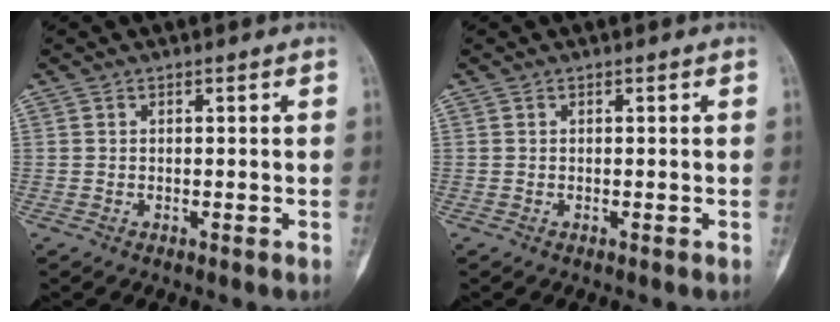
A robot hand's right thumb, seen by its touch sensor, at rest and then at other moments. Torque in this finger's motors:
{"motor_torque": [-0.36, -0.48, -0.03, 0.00, 0.05]}